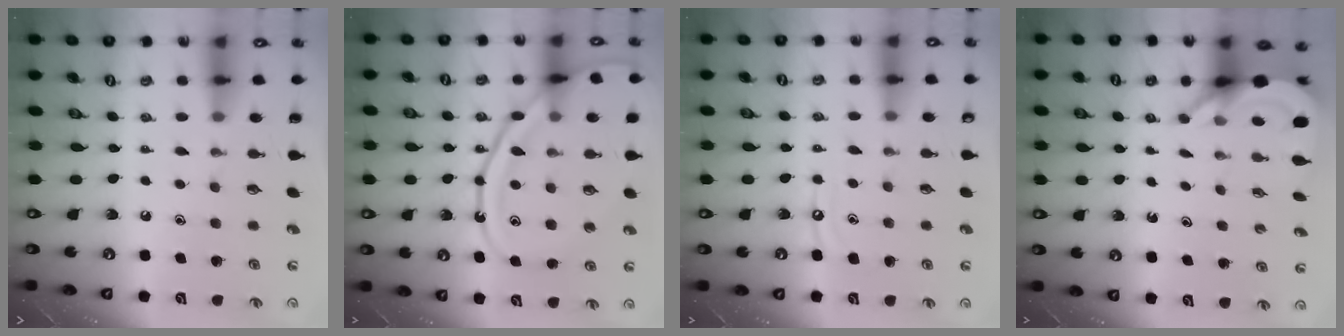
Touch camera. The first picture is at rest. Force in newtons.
{"total": 16.3, "press": 16.3, "slide": 1.3}
{"total": 5.2, "press": 5.2, "slide": 0.5}
{"total": 5.4, "press": 5.4, "slide": 0.6}